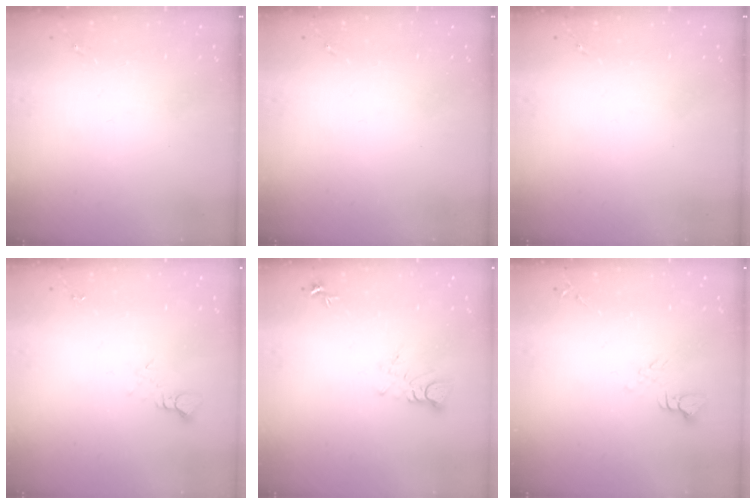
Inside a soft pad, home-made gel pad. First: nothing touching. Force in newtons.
{"total": 0.0}
{"total": 0.0}
{"total": 4.2, "press": 4.2, "slide": 0.4}
{"total": 4.4, "press": 4.4, "slide": 0.3}
{"total": 5.1, "press": 5.1, "slide": 0.4}